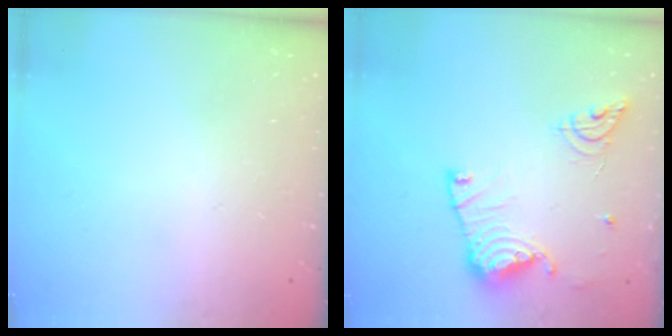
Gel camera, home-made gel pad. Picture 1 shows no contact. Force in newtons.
{"total": 15.6, "press": 15.5, "slide": 1.5}